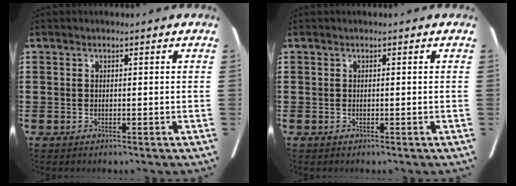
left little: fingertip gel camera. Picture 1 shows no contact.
{"total": 0.0}